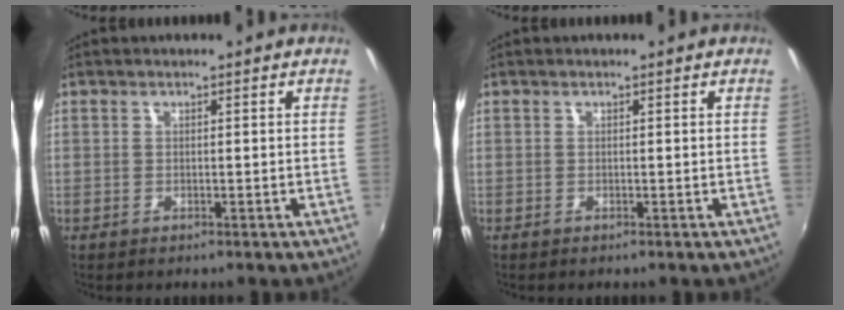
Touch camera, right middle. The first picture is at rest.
{"total": 0.0}